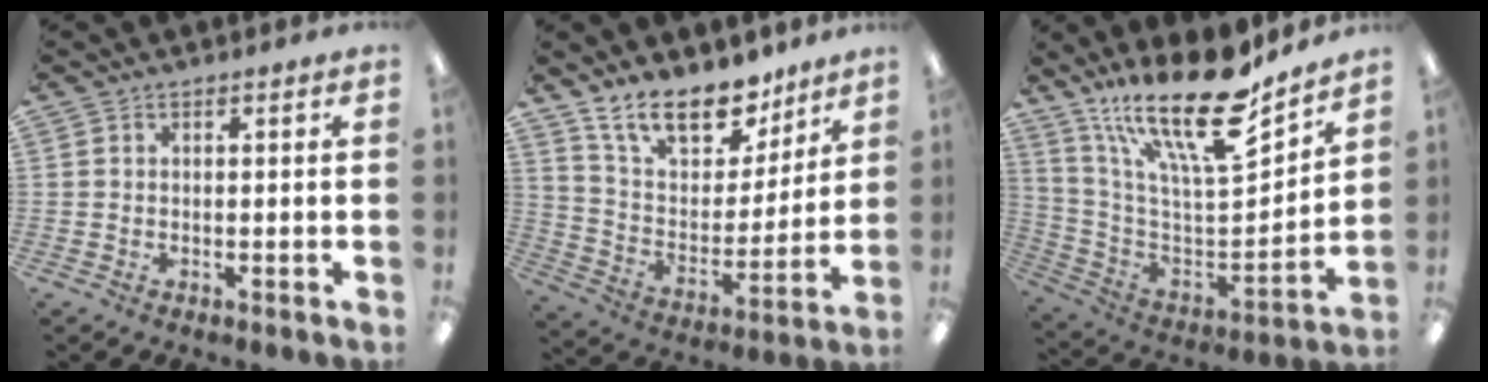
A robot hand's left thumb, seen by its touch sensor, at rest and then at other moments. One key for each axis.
{"total": 17.6, "fx": 13.0, "fy": 8.1, "fz": 8.6, "tx": -0.151, "ty": -0.075, "tz": 0.236}
{"total": 22.9, "fx": 16.6, "fy": 6.1, "fz": 14.6, "tx": -0.258, "ty": -0.124, "tz": 0.279}